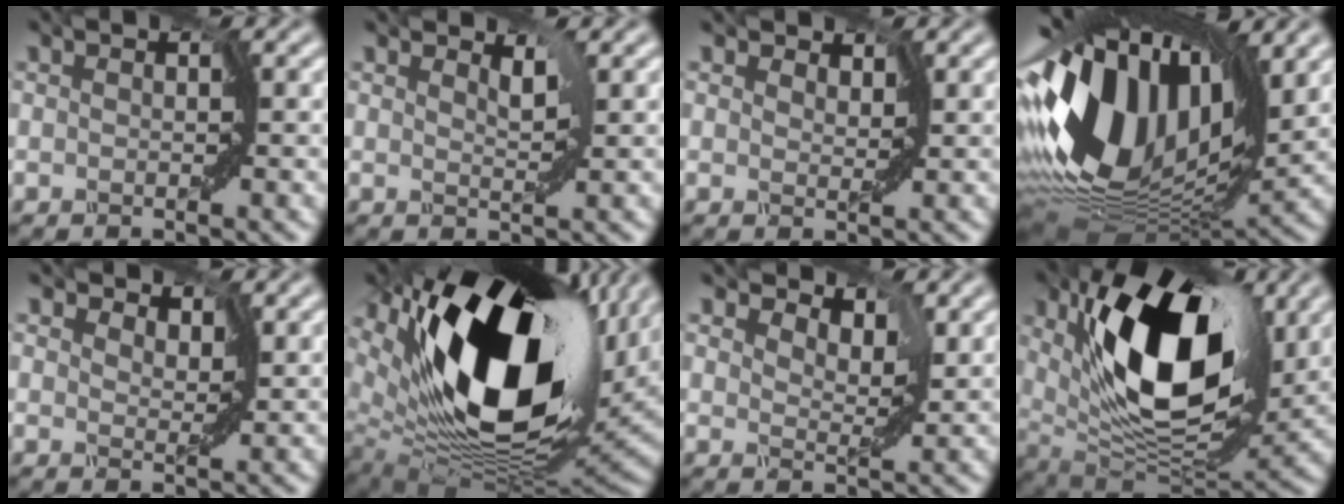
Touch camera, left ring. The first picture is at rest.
{"total": 0.8, "force": [0.7, 0.0, 0.4], "torque": [-0.015, -0.004, 0.019]}
{"total": 1.9, "force": [1.6, 0.9, 0.7], "torque": [-0.020, 0.001, 0.016]}
{"total": 15.4, "force": [3.7, 9.4, 11.7], "torque": [-0.259, 0.020, 0.051]}
{"total": 3.0, "force": [2.4, 1.3, 1.0], "torque": [-0.027, 0.004, 0.020]}
{"total": 18.9, "force": [7.3, 9.3, 14.8], "torque": [-0.271, 0.011, 0.129]}
{"total": 4.0, "force": [3.2, 1.7, 1.8], "torque": [-0.037, 0.002, 0.039]}
{"total": 13.0, "force": [3.9, 6.5, 10.6], "torque": [-0.169, -0.007, 0.070]}